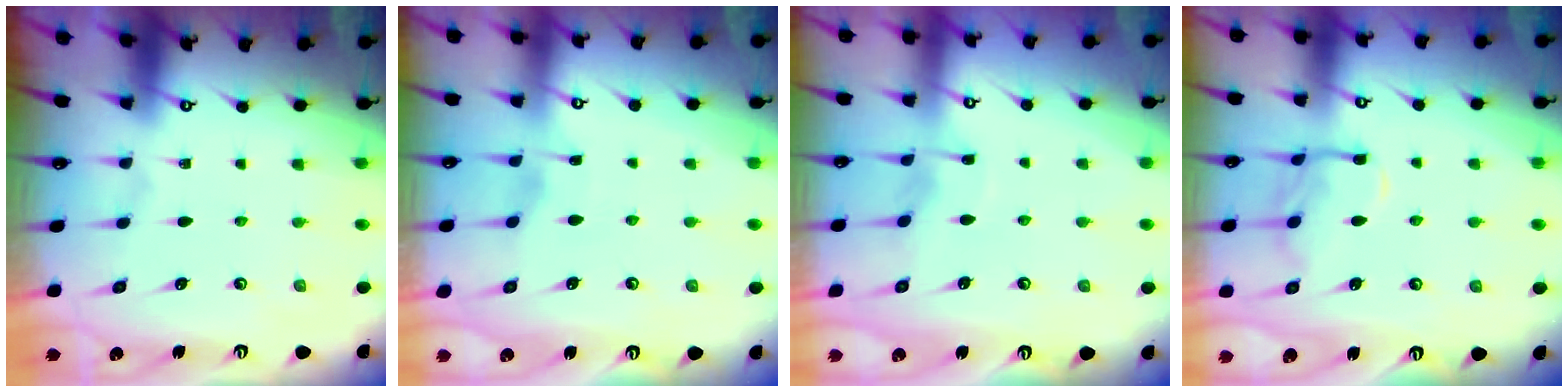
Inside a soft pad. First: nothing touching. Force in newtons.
{"total": 2.6, "press": 2.6, "slide": 0.3}
{"total": 2.9, "press": 2.9, "slide": 0.4}
{"total": 9.3, "press": 9.3, "slide": 0.5}